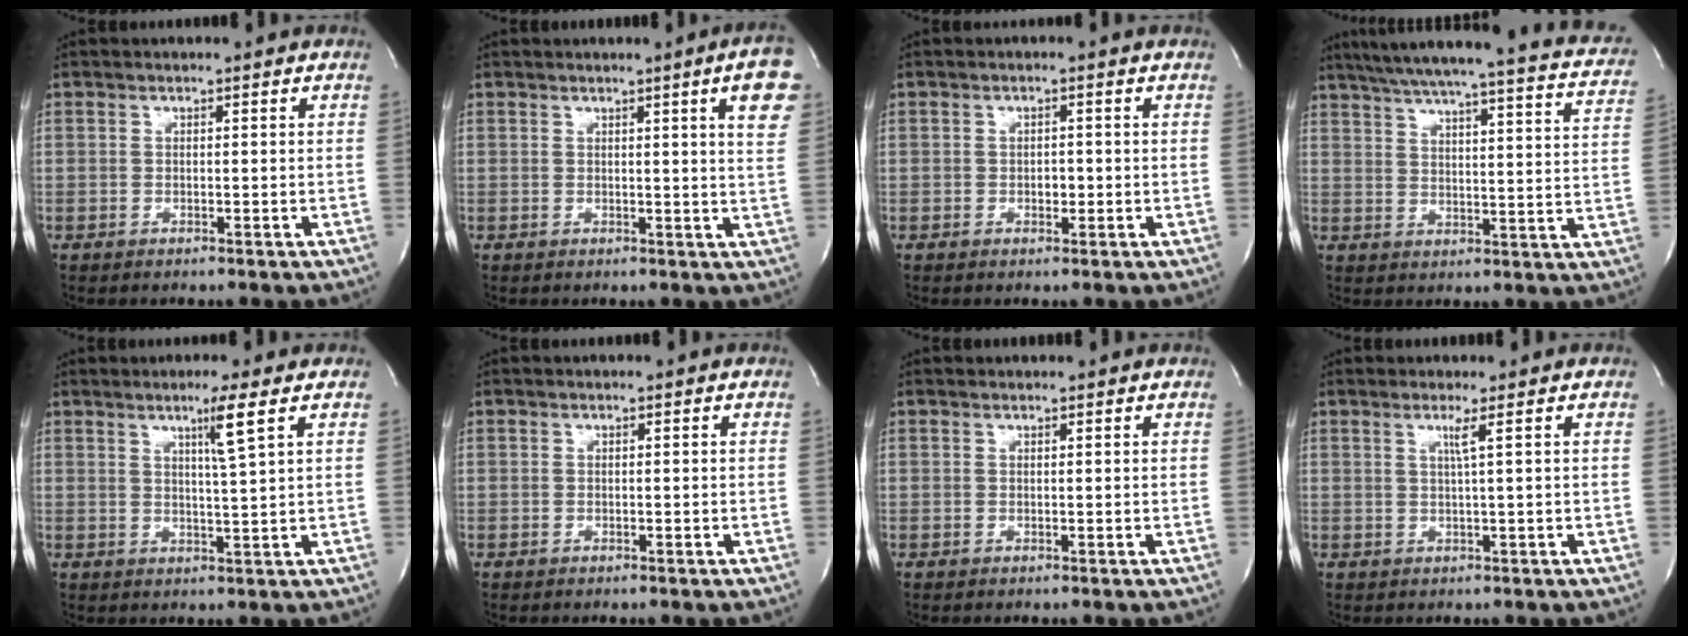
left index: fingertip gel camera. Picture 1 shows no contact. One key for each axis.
{"total": 6.2, "fx": 3.0, "fy": -0.2, "fz": 5.4, "tx": -0.062, "ty": -0.015, "tz": 0.023}
{"total": 1.4, "fx": -0.3, "fy": 0.9, "fz": 1.0, "tx": -0.015, "ty": 0.003, "tz": -0.003}
{"total": 28.2, "fx": 24.7, "fy": 2.9, "fz": 13.3, "tx": -0.200, "ty": -0.034, "tz": 0.296}
{"total": 4.4, "fx": 2.2, "fy": -1.2, "fz": 3.6, "tx": -0.063, "ty": -0.012, "tz": 0.041}
{"total": 0.0}
{"total": 0.8, "fx": 0.8, "fy": 0.1, "fz": 0.0, "tx": -0.007, "ty": 0.008, "tz": 0.014}
{"total": 1.8, "fx": 0.6, "fy": -0.8, "fz": 1.4, "tx": -0.029, "ty": -0.006, "tz": 0.016}